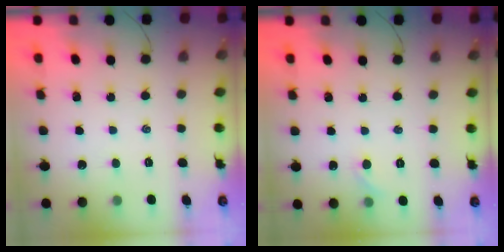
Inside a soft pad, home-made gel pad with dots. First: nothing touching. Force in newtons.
{"total": 3.9, "press": 3.6, "slide": 1.5}